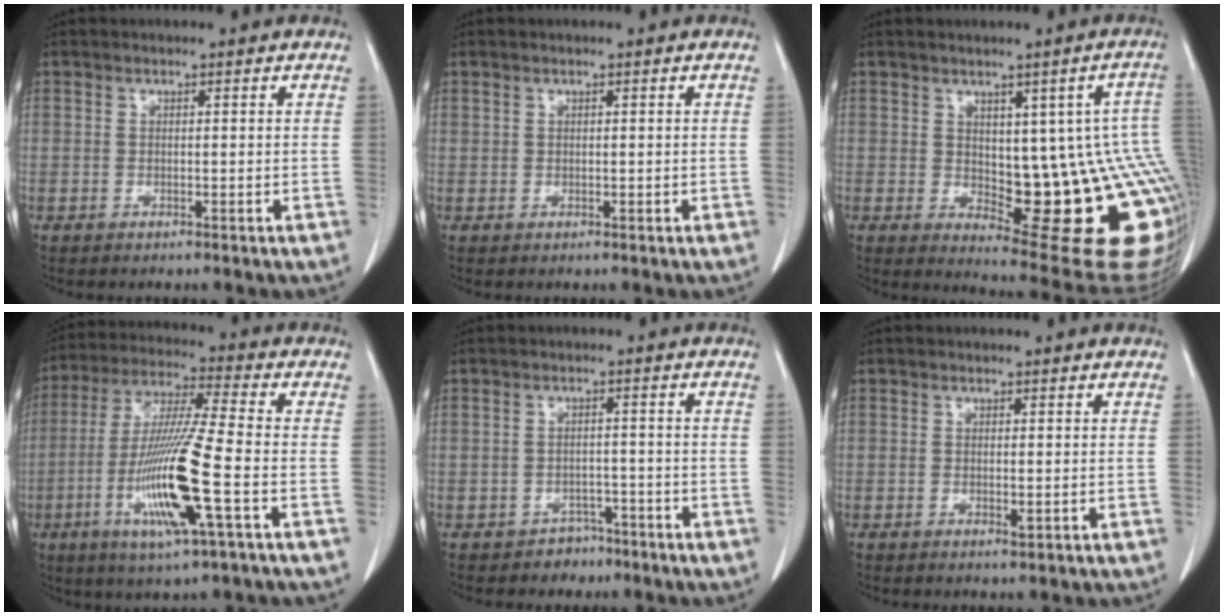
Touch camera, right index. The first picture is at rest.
{"total": 0.5, "force": [0.3, 0.3, 0.2], "torque": [0.000, 0.001, 0.007]}
{"total": 18.6, "force": [-1.1, 6.4, 17.5], "torque": [-0.141, 0.009, 0.006]}
{"total": 15.4, "force": [-4.7, 0.1, 14.7], "torque": [-0.301, -0.020, -0.091]}
{"total": 3.3, "force": [-2.2, 2.4, 0.0], "torque": [0.001, 0.015, -0.030]}
{"total": 1.0, "force": [-0.2, 0.4, 1.0], "torque": [-0.014, -0.004, -0.003]}